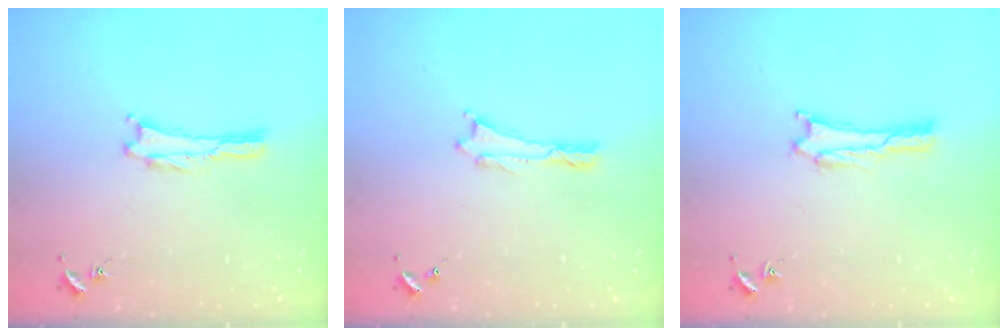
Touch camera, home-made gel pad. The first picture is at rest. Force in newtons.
{"total": 0.0}
{"total": 1.7, "press": 1.7, "slide": 0.1}